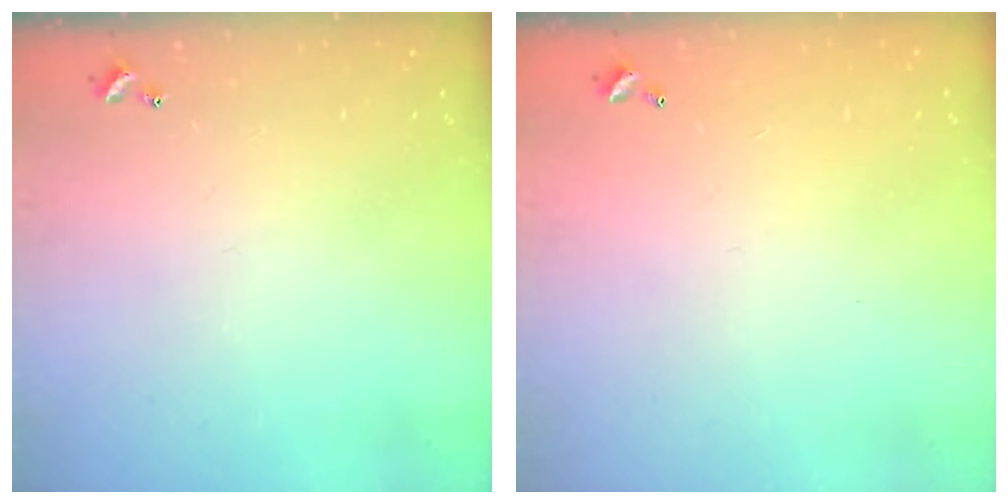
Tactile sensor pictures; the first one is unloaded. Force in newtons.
{"total": 2.9, "press": 2.9, "slide": 0.1}